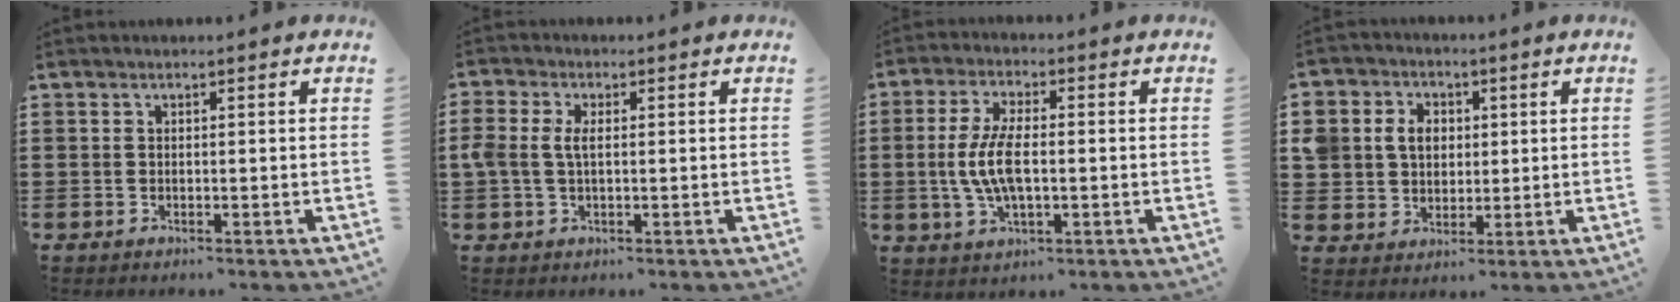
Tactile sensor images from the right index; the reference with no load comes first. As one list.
[{"total": 3.2, "force": [0.2, 1.8, 2.7], "torque": [-0.069, 0.001, -0.003]}, {"total": 7.3, "force": [-0.4, 3.1, 6.6], "torque": [-0.148, -0.003, -0.013]}, {"total": 6.2, "force": [1.4, 5.6, 2.4], "torque": [-0.085, 0.013, 0.020]}]